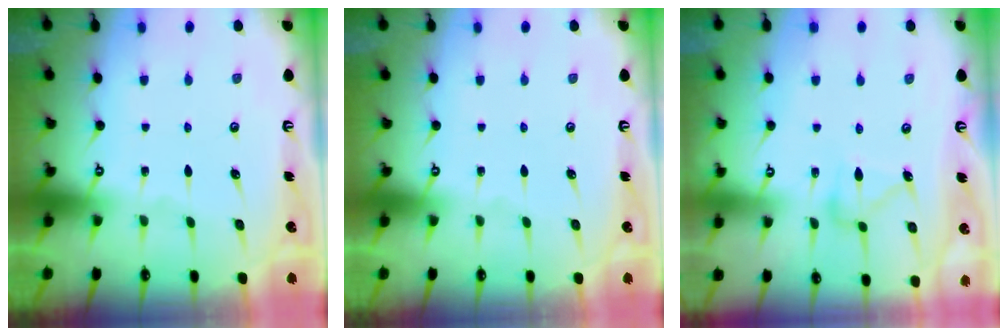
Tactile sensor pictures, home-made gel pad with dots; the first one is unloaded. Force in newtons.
{"total": 0.0}
{"total": 12.3, "press": 12.3, "slide": 0.6}